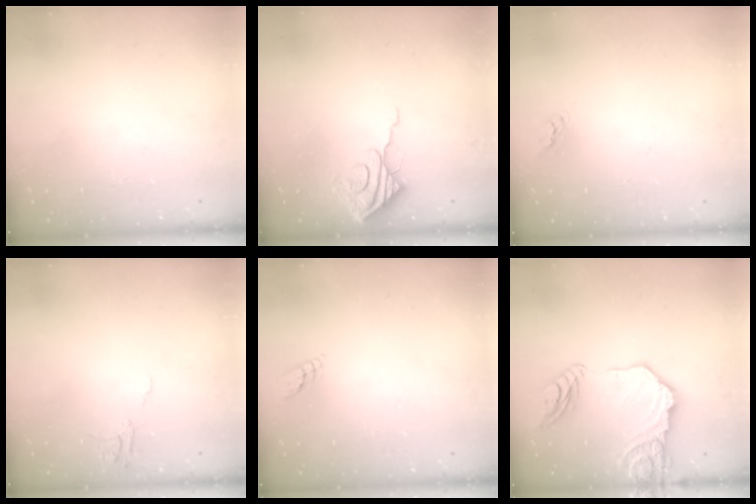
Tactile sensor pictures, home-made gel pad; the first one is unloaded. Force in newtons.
{"total": 9.2, "press": 9.1, "slide": 0.9}
{"total": 2.7, "press": 2.7, "slide": 0.1}
{"total": 4.6, "press": 4.6, "slide": 0.4}
{"total": 3.1, "press": 3.0, "slide": 0.3}
{"total": 17.7, "press": 17.6, "slide": 2.1}